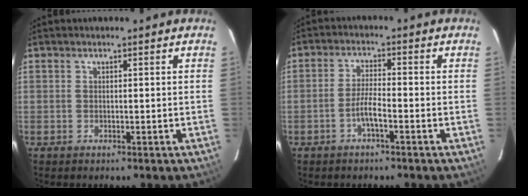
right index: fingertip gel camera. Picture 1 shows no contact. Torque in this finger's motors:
{"motor_torque": [0.56, -0.42, 0.31, 0.09]}